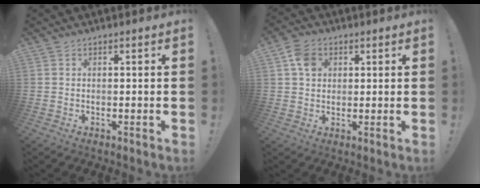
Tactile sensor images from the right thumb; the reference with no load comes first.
{"total": 6.2, "force": [2.2, 5.0, 3.1], "torque": [-0.044, 0.002, 0.042]}